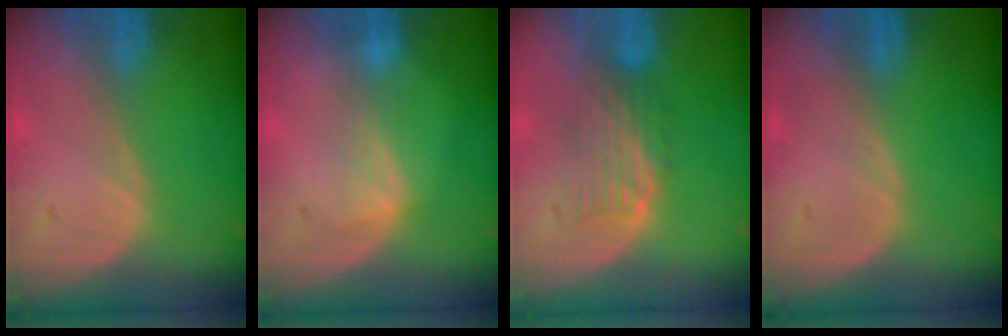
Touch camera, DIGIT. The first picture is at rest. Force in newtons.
{"total": 2.7, "press": 2.7, "slide": 0.4}
{"total": 5.1, "press": 4.4, "slide": 2.6}
{"total": 0.0}